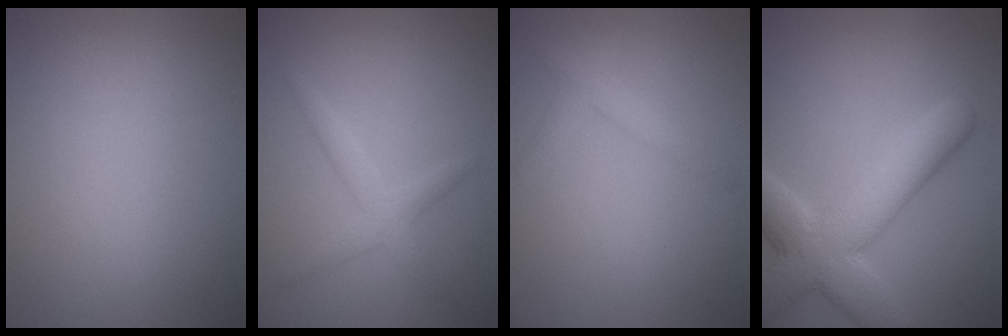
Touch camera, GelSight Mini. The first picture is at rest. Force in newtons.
{"total": 2.1, "press": 2.1, "slide": 0.1}
{"total": 2.0, "press": 2.0, "slide": 0.1}
{"total": 7.9, "press": 7.8, "slide": 0.6}